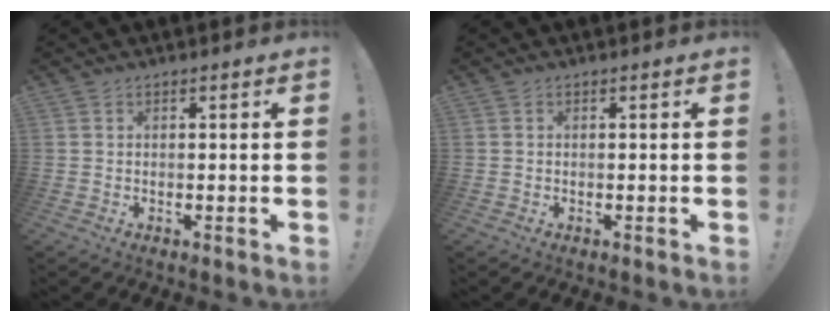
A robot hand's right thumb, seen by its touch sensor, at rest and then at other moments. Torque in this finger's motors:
{"motor_torque": [-0.14, -0.03, -0.05, 0.14, 0.06]}